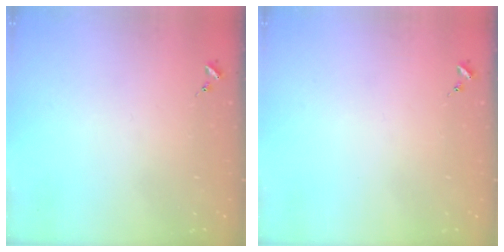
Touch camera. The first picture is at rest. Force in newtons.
{"total": 0.0}